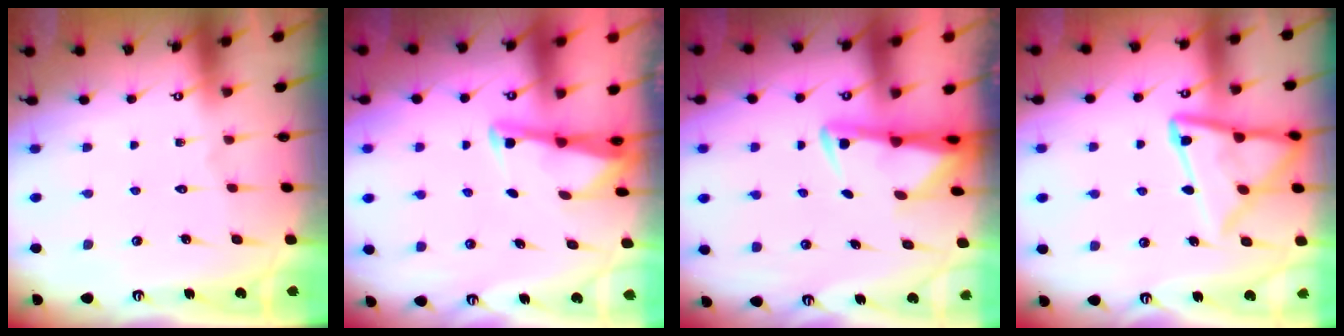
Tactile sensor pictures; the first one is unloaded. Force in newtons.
{"total": 2.9, "press": 2.9, "slide": 0.2}
{"total": 2.9, "press": 2.8, "slide": 0.5}
{"total": 14.6, "press": 14.6, "slide": 1.5}